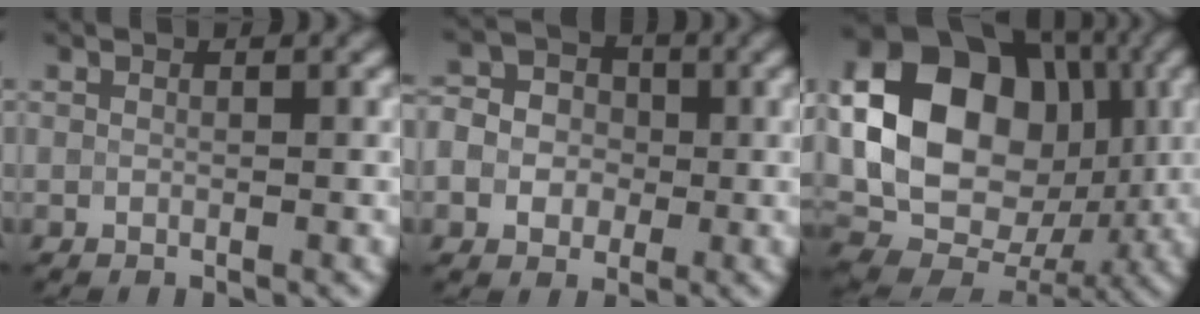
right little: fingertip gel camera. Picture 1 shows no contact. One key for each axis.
{"total": 5.0, "fx": -0.7, "fy": 4.5, "fz": 2.1, "tx": -0.015, "ty": 0.001, "tz": -0.030}
{"total": 16.5, "fx": 1.7, "fy": 12.8, "fz": 10.3, "tx": -0.182, "ty": 0.007, "tz": 0.031}